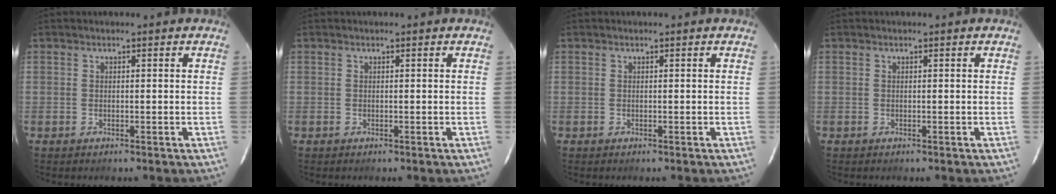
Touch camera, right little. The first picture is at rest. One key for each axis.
{"total": 0.0}
{"total": 0.0}
{"total": 0.0}